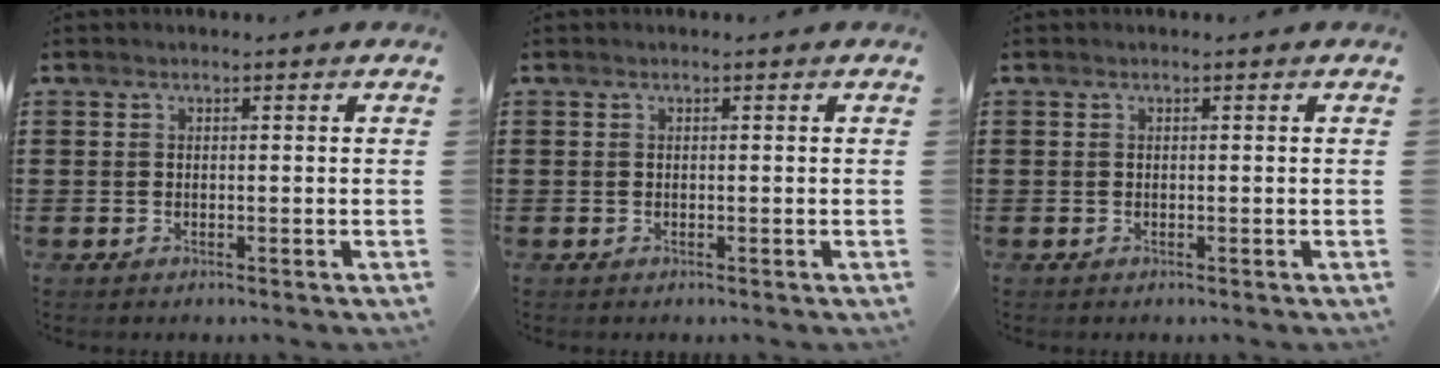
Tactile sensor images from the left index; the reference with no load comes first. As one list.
[{"total": 0.0}, {"total": 0.0}]